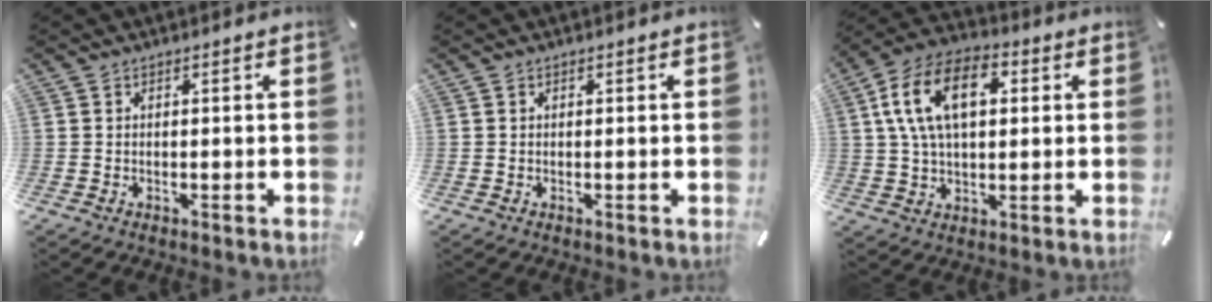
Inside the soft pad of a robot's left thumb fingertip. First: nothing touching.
{"total": 0.0}
{"total": 15.2, "force": [3.8, 9.2, 11.4], "torque": [-0.239, 0.011, 0.063]}